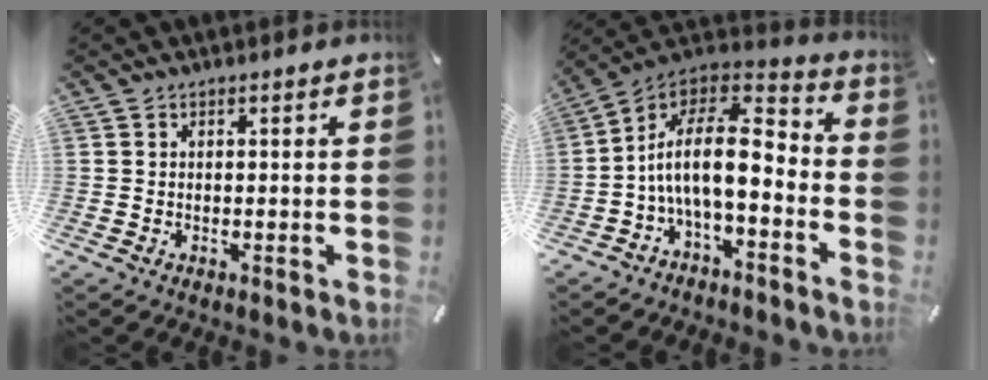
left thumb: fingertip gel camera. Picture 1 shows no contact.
{"total": 15.5, "force": [-1.5, 7.5, 13.5], "torque": [-0.266, 0.003, -0.027]}